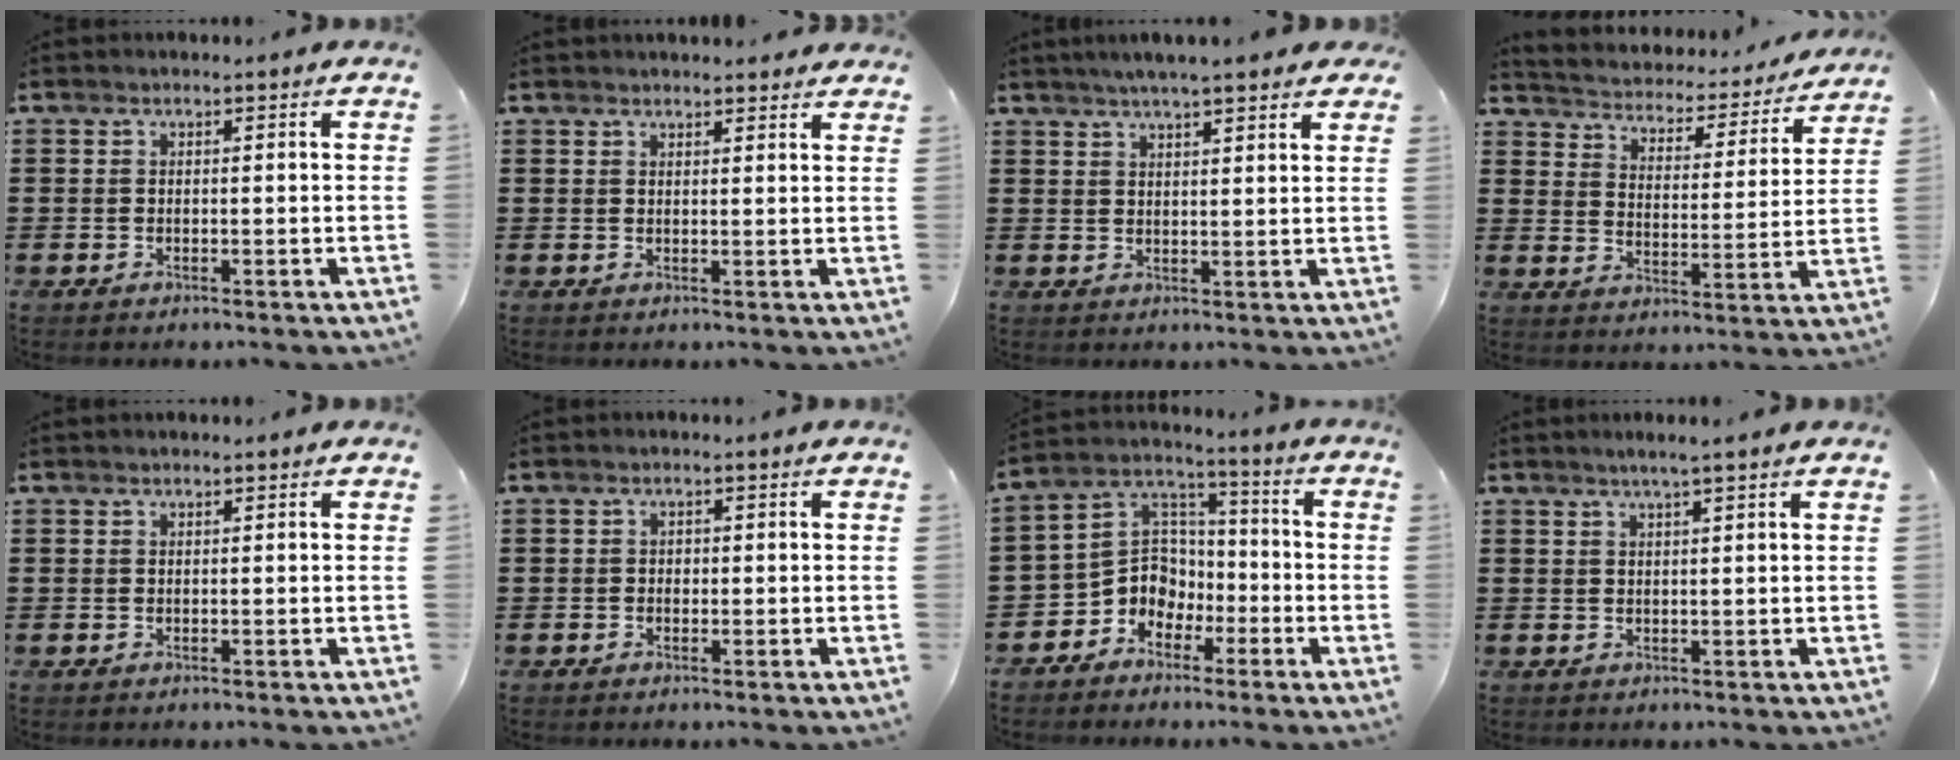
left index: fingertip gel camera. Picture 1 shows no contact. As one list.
[{"total": 1.8, "force": [1.8, 0.2, 0.0], "torque": [-0.006, 0.002, 0.035]}, {"total": 3.6, "force": [3.2, -0.1, 1.7], "torque": [-0.043, 0.001, 0.056]}, {"total": 2.6, "force": [2.6, 0.4, -0.2], "torque": [-0.018, -0.031, 0.033]}, {"total": 0.0}, {"total": 0.7, "force": [-0.2, 0.6, 0.2], "torque": [-0.007, 0.002, -0.005]}, {"total": 7.1, "force": [-3.7, 5.9, 1.4], "torque": [-0.057, 0.007, -0.079]}, {"total": 1.7, "force": [1.3, -0.4, 1.0], "torque": [-0.020, 0.000, 0.023]}]